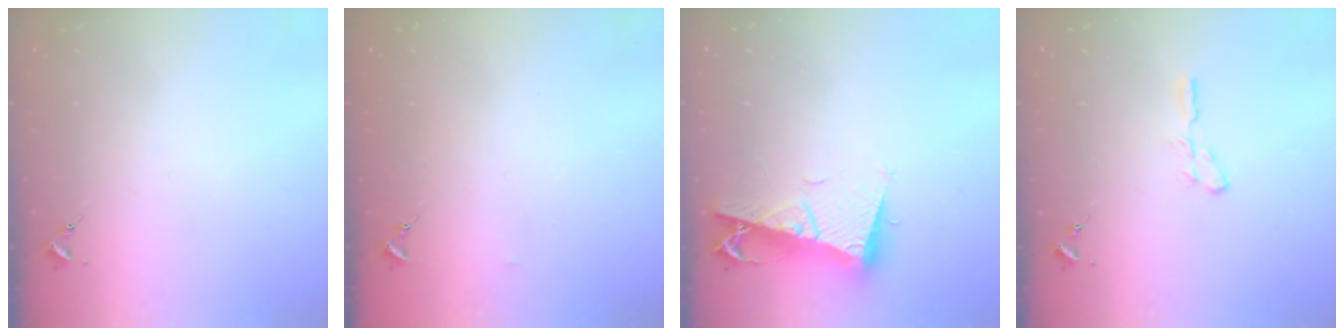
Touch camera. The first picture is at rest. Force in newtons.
{"total": 3.2, "press": 3.2, "slide": 0.4}
{"total": 10.6, "press": 10.5, "slide": 1.3}
{"total": 4.3, "press": 4.3, "slide": 0.5}